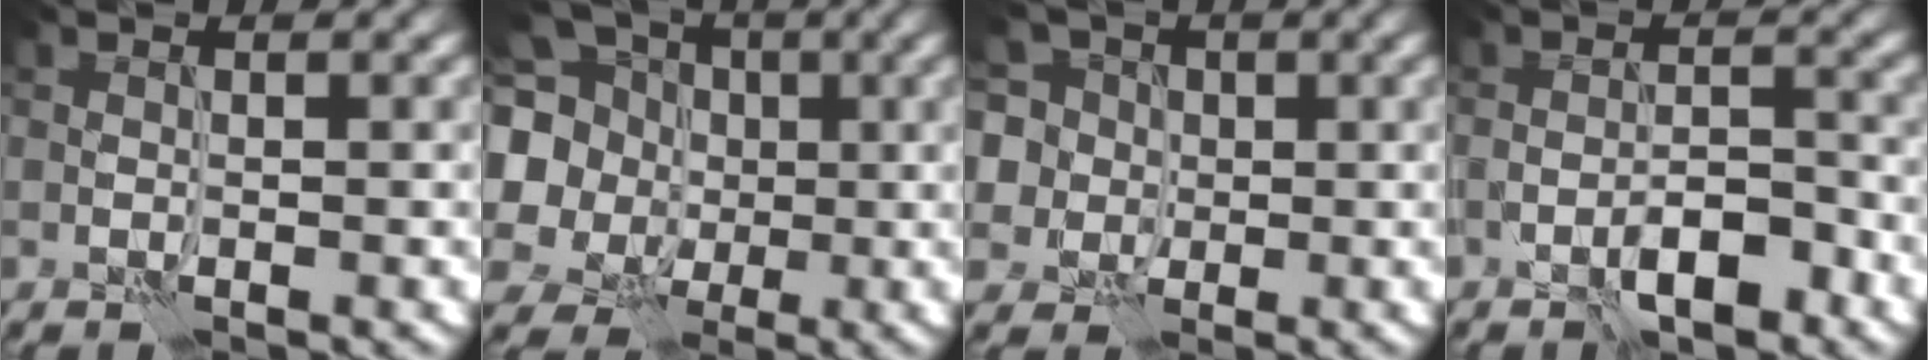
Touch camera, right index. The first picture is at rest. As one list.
[{"total": 13.9, "force": [2.7, 11.9, 6.5], "torque": [-0.176, 0.030, 0.011]}, {"total": 9.7, "force": [3.7, 8.0, 4.0], "torque": [-0.083, 0.037, 0.035]}, {"total": 3.3, "force": [-2.1, 1.0, 2.4], "torque": [-0.039, 0.007, -0.036]}]